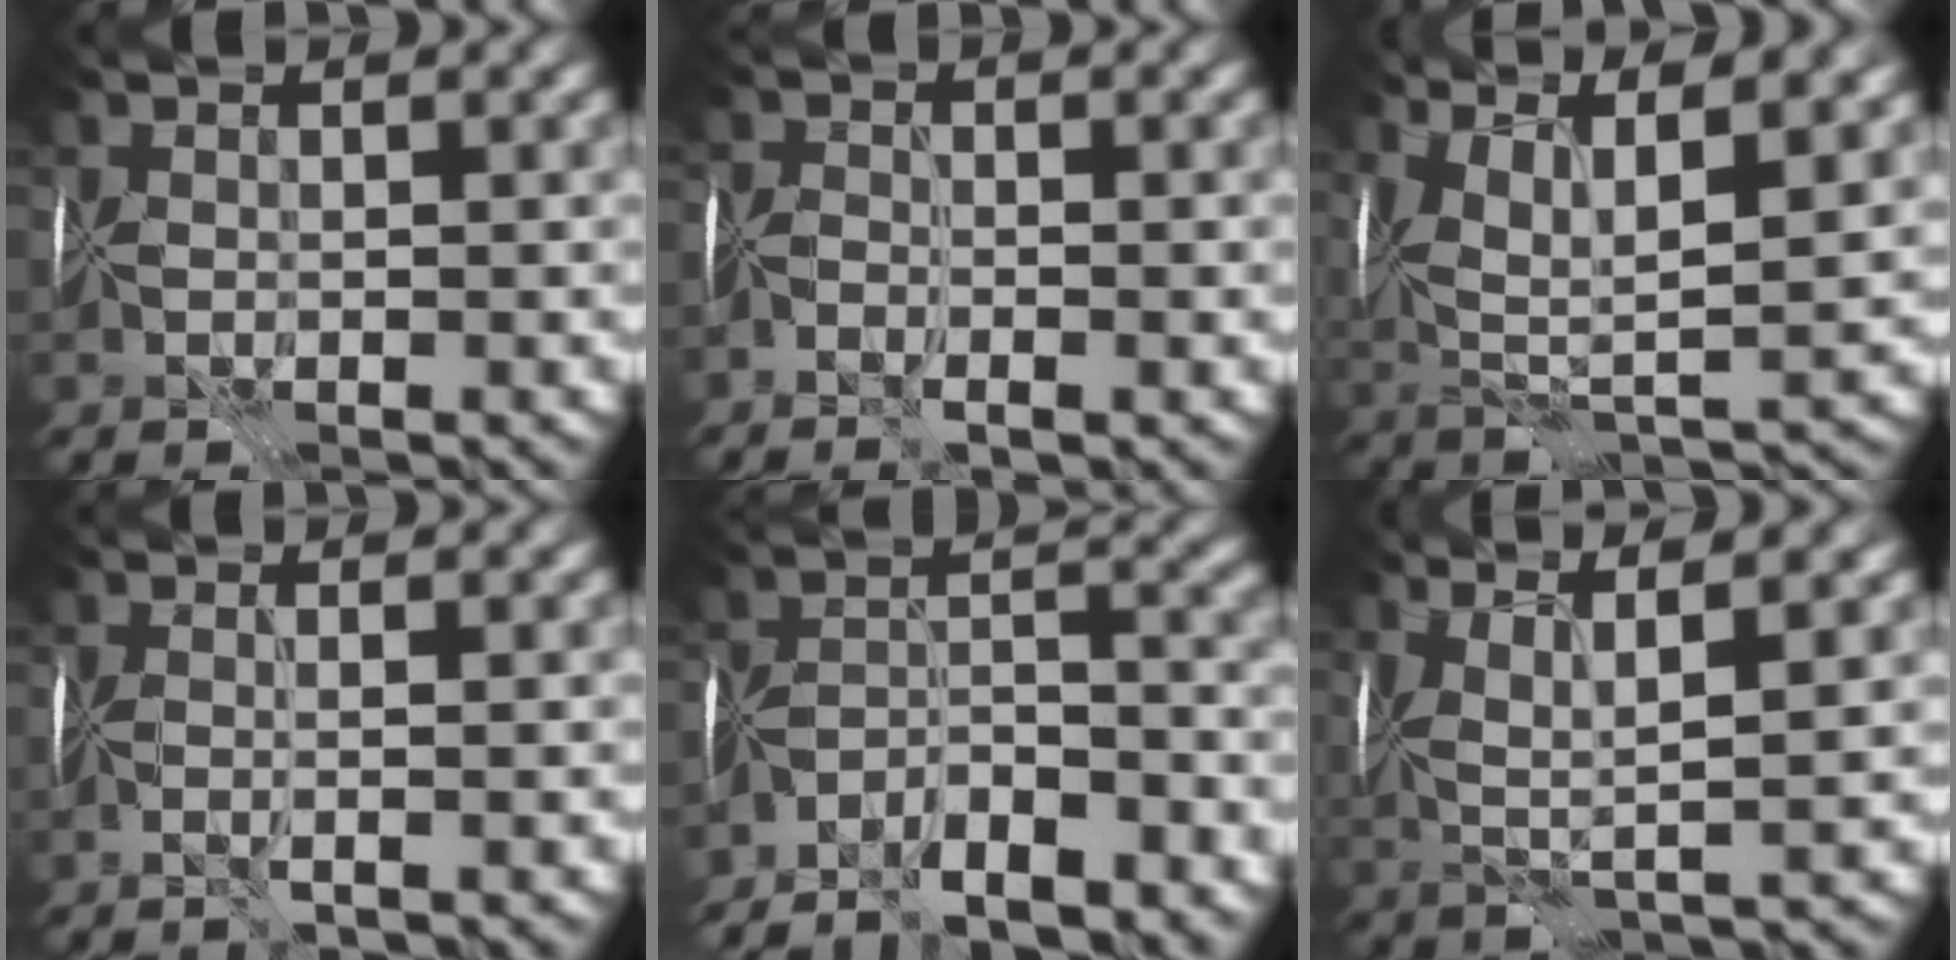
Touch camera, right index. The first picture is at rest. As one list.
[{"total": 1.9, "force": [-1.6, 0.4, 1.0], "torque": [-0.014, 0.002, -0.034]}, {"total": 7.7, "force": [3.5, 2.0, 6.5], "torque": [-0.130, 0.002, 0.064]}, {"total": 1.2, "force": [-0.5, -0.2, 1.1], "torque": [0.001, 0.003, -0.016]}, {"total": 7.8, "force": [-6.8, 1.7, 3.5], "torque": [-0.046, 0.003, -0.124]}, {"total": 4.3, "force": [1.5, 0.2, 4.0], "torque": [-0.079, 0.000, 0.031]}]